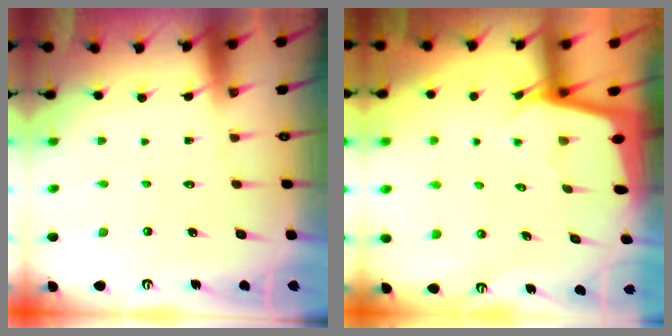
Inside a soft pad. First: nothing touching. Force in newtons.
{"total": 1.9, "press": 1.9, "slide": 0.1}